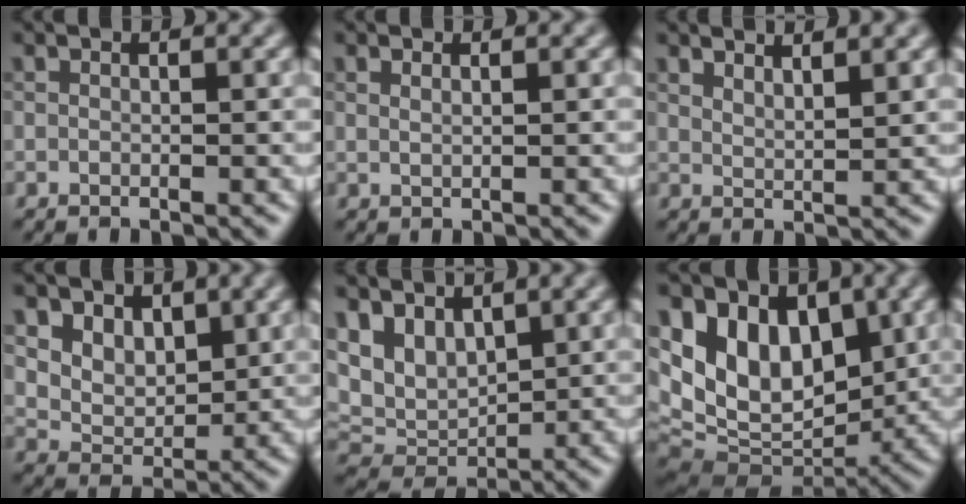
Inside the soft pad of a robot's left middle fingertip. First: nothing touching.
{"total": 0.9, "force": [0.5, 0.4, 0.7], "torque": [-0.011, -0.002, 0.004]}
{"total": 2.6, "force": [2.2, 0.7, 1.3], "torque": [-0.006, 0.005, 0.028]}
{"total": 5.3, "force": [2.7, 3.8, 2.5], "torque": [-0.066, -0.016, 0.060]}
{"total": 4.6, "force": [2.3, 3.0, 2.5], "torque": [-0.057, -0.010, 0.044]}
{"total": 10.4, "force": [3.1, 7.1, 7.0], "torque": [-0.115, 0.005, 0.044]}